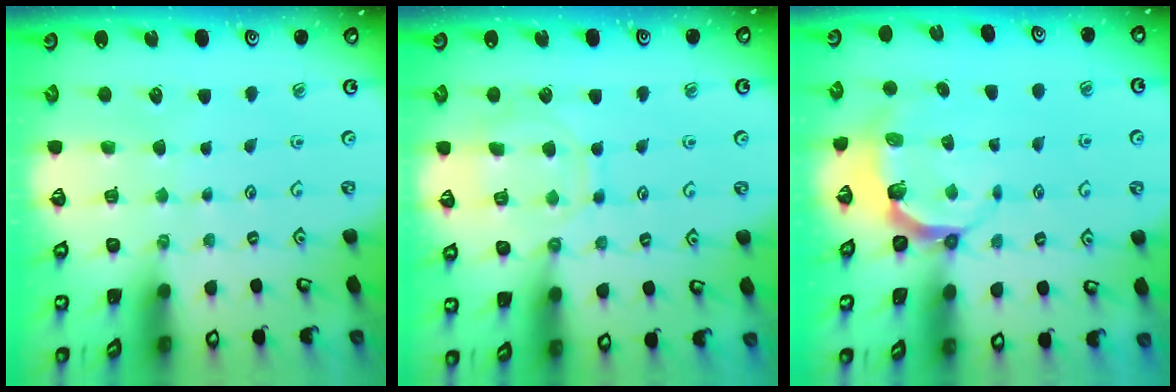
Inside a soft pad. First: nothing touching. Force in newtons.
{"total": 10.1, "press": 10.0, "slide": 1.0}
{"total": 5.1, "press": 4.0, "slide": 3.2}